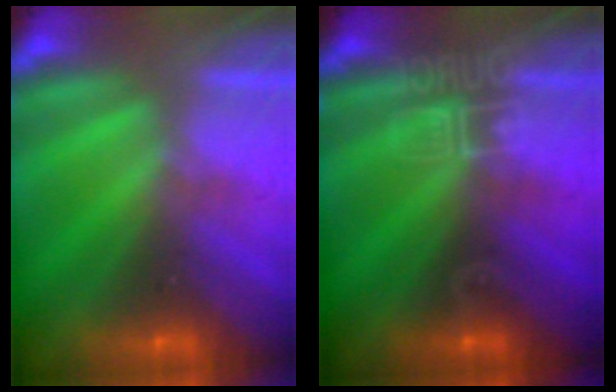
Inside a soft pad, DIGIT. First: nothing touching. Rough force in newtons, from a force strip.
{"total": 3.2}